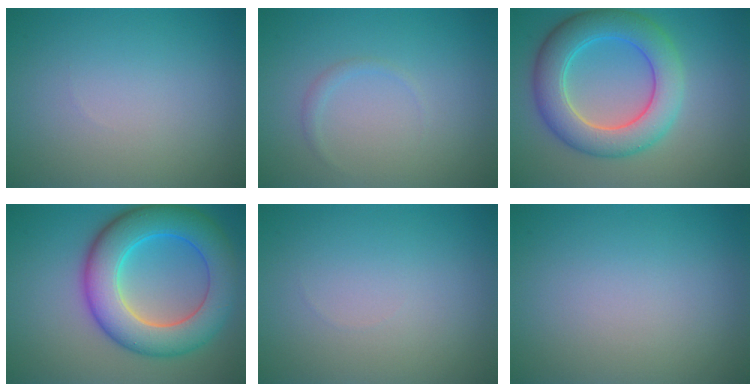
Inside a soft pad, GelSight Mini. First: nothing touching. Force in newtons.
{"total": 0.7, "press": 0.7, "slide": 0.1}
{"total": 7.2, "press": 7.2, "slide": 0.4}
{"total": 9.2, "press": 9.2, "slide": 0.2}
{"total": 0.0}
{"total": 0.0}